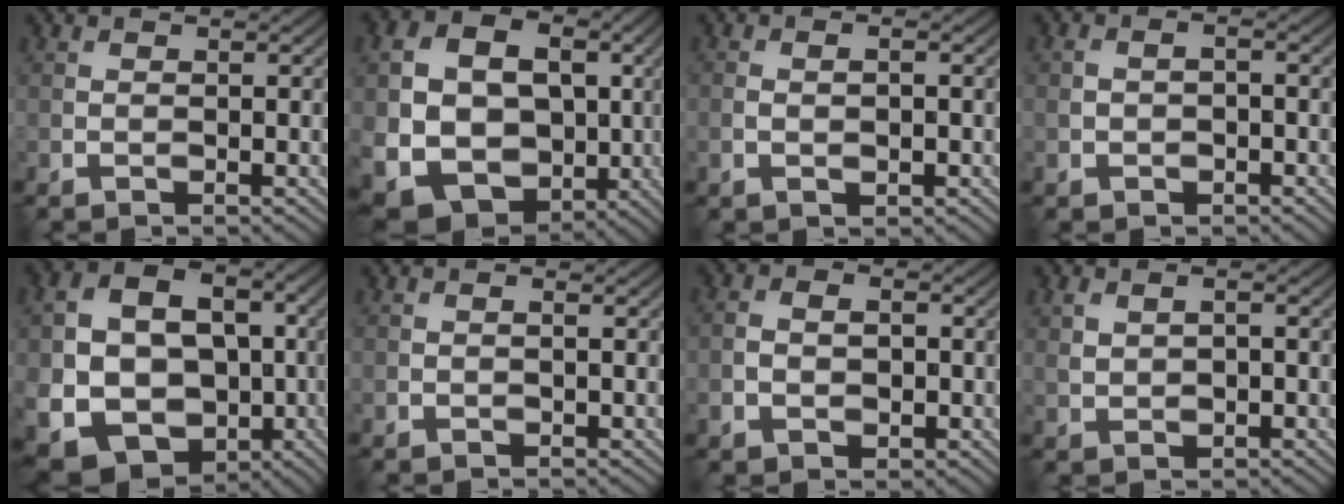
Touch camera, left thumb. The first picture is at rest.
{"total": 16.3, "force": [-1.7, 13.5, 8.9], "torque": [-0.208, -0.029, -0.018]}
{"total": 2.3, "force": [-0.7, 1.1, 1.9], "torque": [-0.034, 0.000, -0.009]}
{"total": 2.5, "force": [-0.8, 1.8, 1.5], "torque": [-0.037, -0.003, -0.015]}
{"total": 17.8, "force": [-3.0, 14.7, 9.5], "torque": [-0.204, -0.034, -0.041]}
{"total": 0.7, "force": [-0.1, 0.3, 0.6], "torque": [-0.011, 0.000, 0.000]}
{"total": 4.0, "force": [-0.9, 2.8, 2.6], "torque": [-0.047, -0.004, -0.017]}
{"total": 2.8, "force": [0.4, 1.7, 2.1], "torque": [-0.050, 0.000, 0.013]}